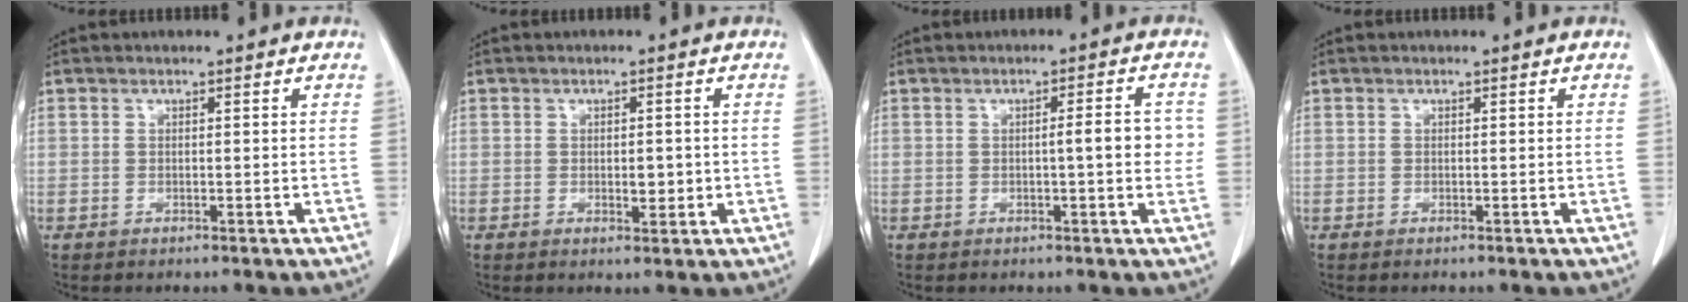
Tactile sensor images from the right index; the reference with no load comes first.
{"total": 2.5, "force": [-0.2, 1.2, 2.2], "torque": [-0.034, -0.002, 0.000]}
{"total": 4.2, "force": [-0.1, 0.7, 4.2], "torque": [-0.055, 0.006, -0.003]}
{"total": 0.0}